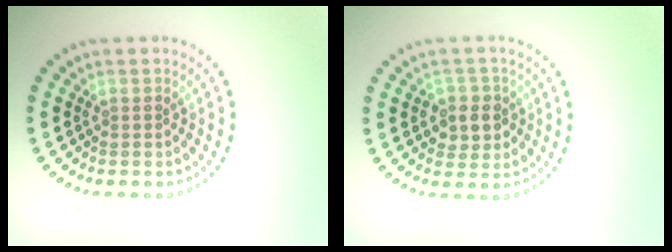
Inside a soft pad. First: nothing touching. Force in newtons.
{"total": 2.6, "press": 2.4, "slide": 0.8}